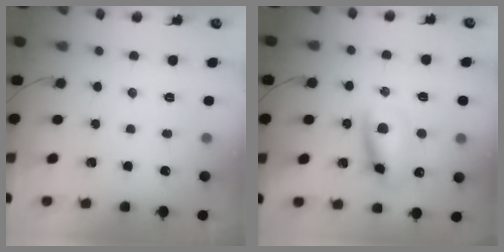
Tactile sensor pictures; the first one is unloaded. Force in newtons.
{"total": 11.2, "press": 11.0, "slide": 1.9}